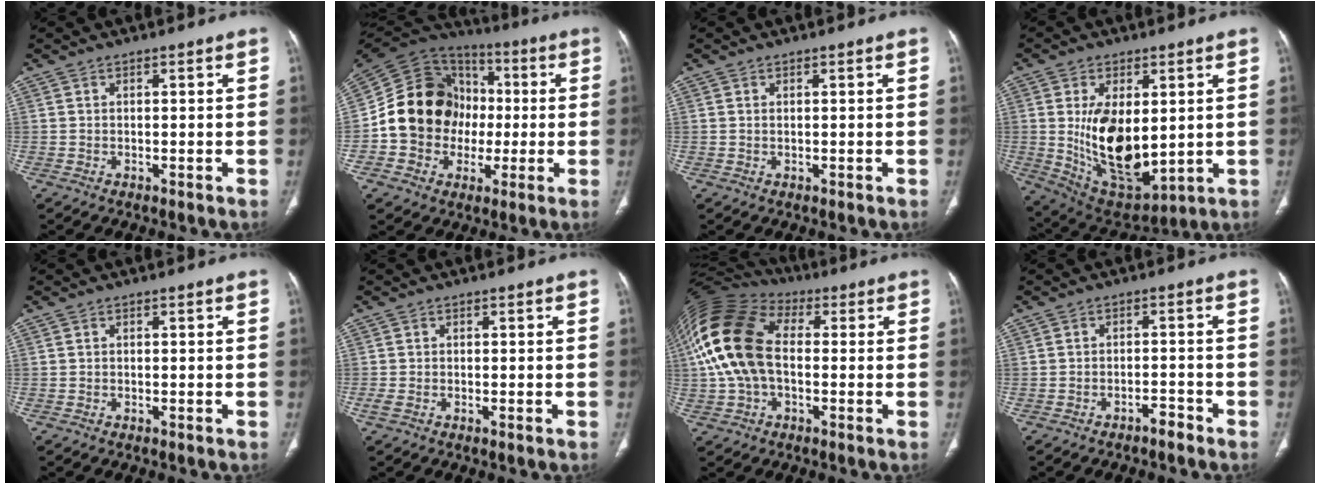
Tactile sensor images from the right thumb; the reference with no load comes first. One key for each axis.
{"total": 19.8, "fx": -1.1, "fy": 16.8, "fz": 10.4, "tx": -0.153, "ty": 0.035, "tz": -0.020}
{"total": 0.0}
{"total": 16.8, "fx": 0.9, "fy": 9.0, "fz": 14.2, "tx": -0.224, "ty": -0.022, "tz": 0.044}
{"total": 0.0}
{"total": 1.5, "fx": -0.6, "fy": 0.6, "fz": 1.2, "tx": -0.036, "ty": -0.004, "tz": -0.013}
{"total": 17.8, "fx": 0.6, "fy": 11.3, "fz": 13.8, "tx": -0.301, "ty": 0.036, "tz": 0.006}
{"total": 2.3, "fx": -1.9, "fy": 0.7, "fz": 0.9, "tx": -0.017, "ty": 0.016, "tz": -0.031}